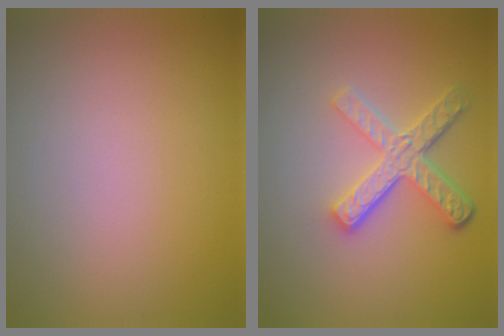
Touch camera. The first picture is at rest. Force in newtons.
{"total": 4.8, "press": 3.6, "slide": 3.2}